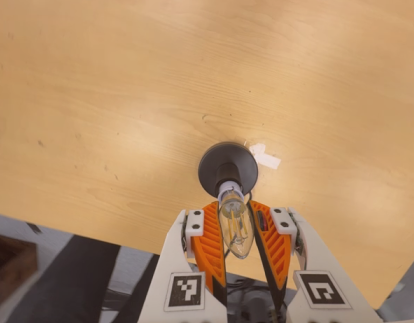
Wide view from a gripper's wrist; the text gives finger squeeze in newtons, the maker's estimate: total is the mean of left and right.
{"total": 10.8, "left": 10.2, "right": 11.4}